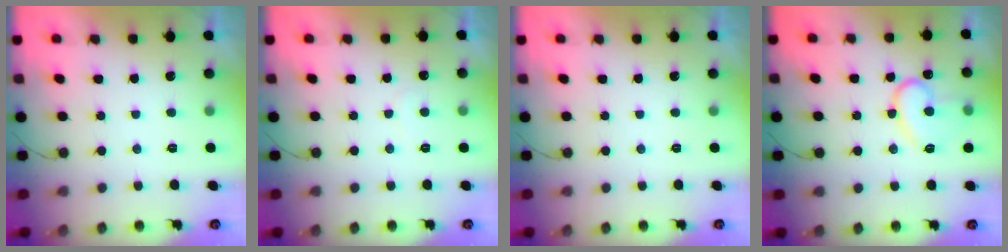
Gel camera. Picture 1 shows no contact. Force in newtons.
{"total": 4.8, "press": 4.8, "slide": 0.2}
{"total": 0.0}
{"total": 13.0, "press": 12.9, "slide": 1.0}